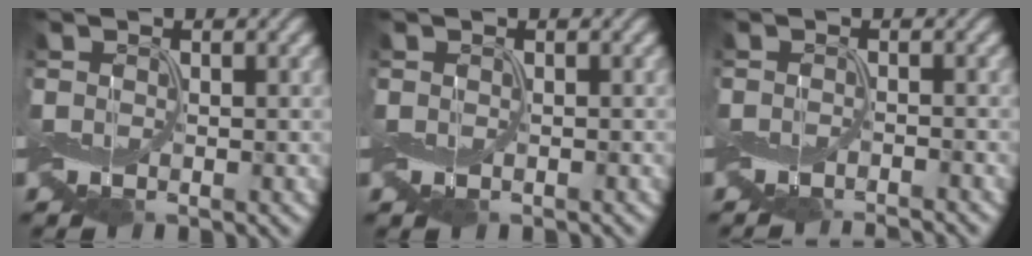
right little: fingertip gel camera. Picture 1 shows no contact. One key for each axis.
{"total": 0.0}
{"total": 2.6, "fx": -2.4, "fy": 0.1, "fz": 0.9, "tx": -0.006, "ty": -0.009, "tz": -0.045}